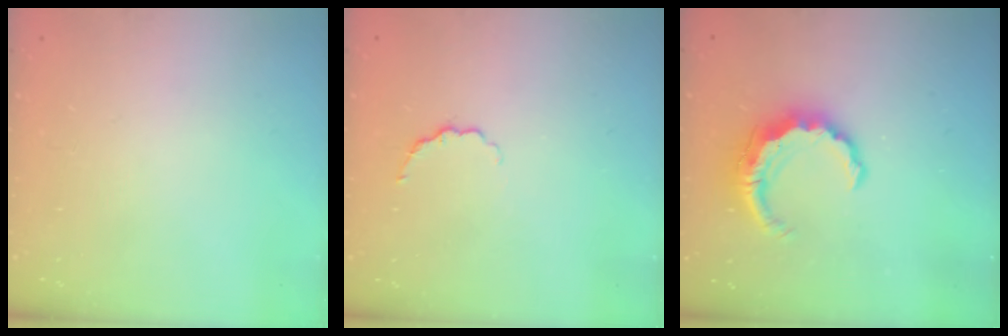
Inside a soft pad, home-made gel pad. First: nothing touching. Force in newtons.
{"total": 3.3, "press": 3.1, "slide": 1.0}
{"total": 9.4, "press": 9.3, "slide": 1.0}